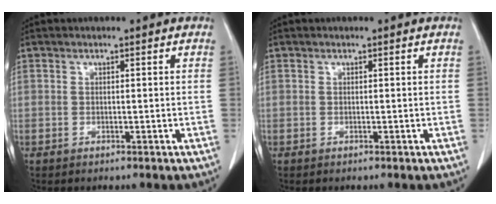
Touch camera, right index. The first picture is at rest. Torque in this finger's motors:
{"motor_torque": [0.00, 0.00, 0.00, 0.00]}